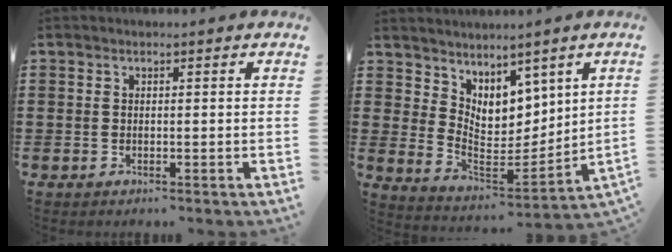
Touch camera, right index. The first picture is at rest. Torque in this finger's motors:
{"motor_torque": [0.45, -0.13, 0.43, 0.05]}